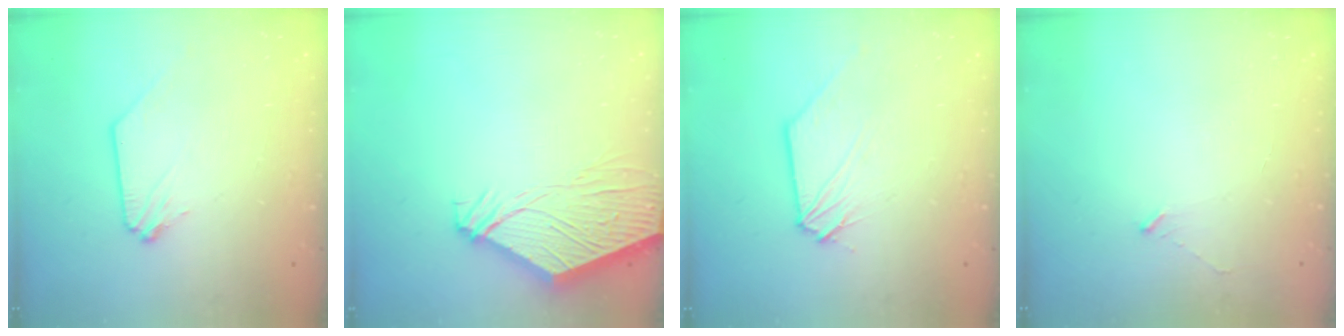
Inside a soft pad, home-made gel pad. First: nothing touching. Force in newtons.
{"total": 13.4, "press": 13.2, "slide": 1.9}
{"total": 0.6, "press": 0.6, "slide": 0.0}
{"total": 2.4, "press": 2.4, "slide": 0.2}